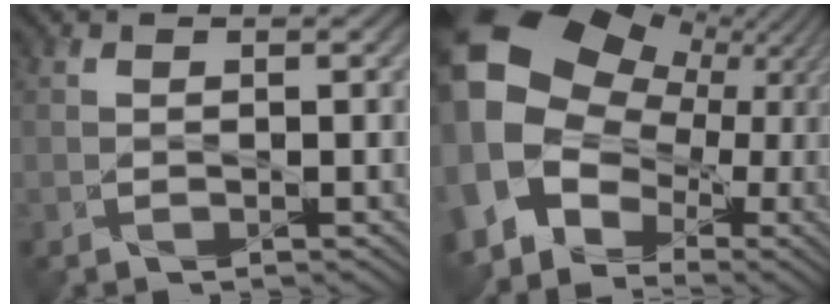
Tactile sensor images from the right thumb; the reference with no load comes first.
{"total": 19.4, "force": [1.8, 15.9, 10.9], "torque": [-0.228, -0.012, 0.027]}